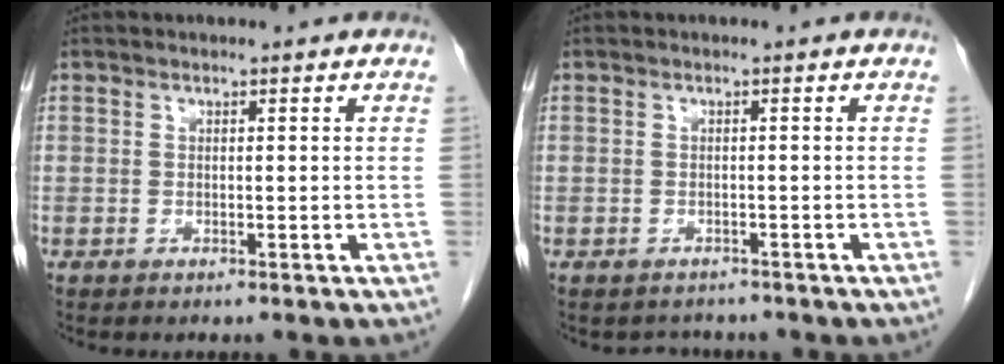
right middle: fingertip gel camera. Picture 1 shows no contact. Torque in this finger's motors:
{"motor_torque": [-0.19, -0.20, -0.18, -0.04]}